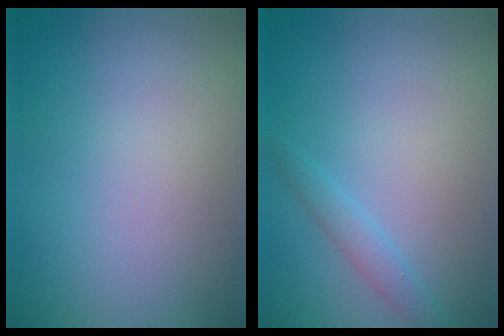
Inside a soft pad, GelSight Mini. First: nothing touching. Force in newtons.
{"total": 1.5, "press": 1.5, "slide": 0.1}